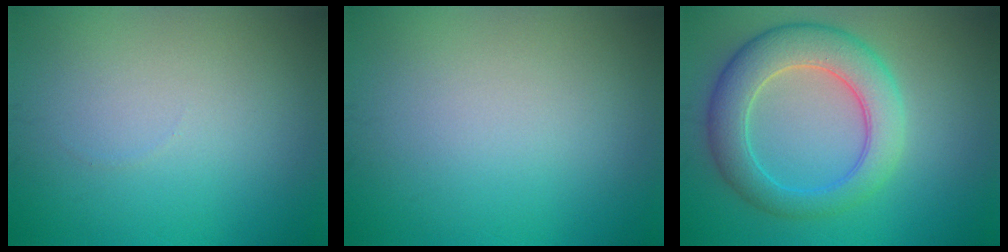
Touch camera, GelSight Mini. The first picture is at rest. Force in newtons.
{"total": 0.0}
{"total": 6.6, "press": 6.6, "slide": 0.2}